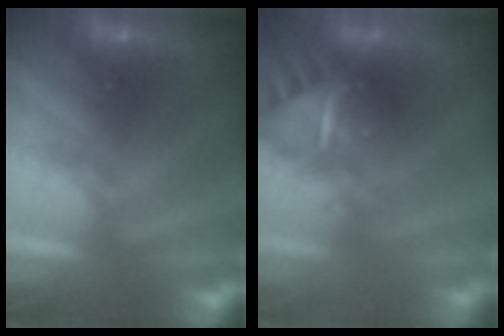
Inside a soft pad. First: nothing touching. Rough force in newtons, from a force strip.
{"total": 5.8}